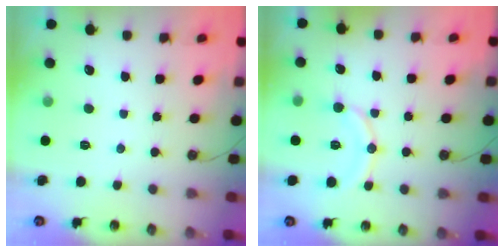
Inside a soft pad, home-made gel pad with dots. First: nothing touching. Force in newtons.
{"total": 11.2, "press": 11.1, "slide": 1.6}